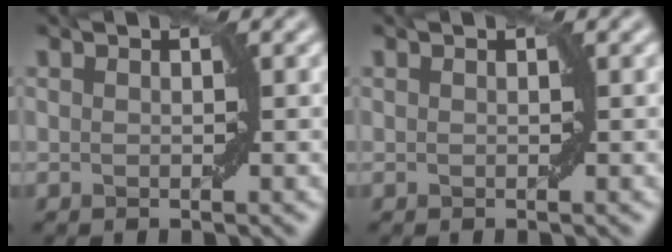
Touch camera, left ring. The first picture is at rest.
{"total": 0.0}